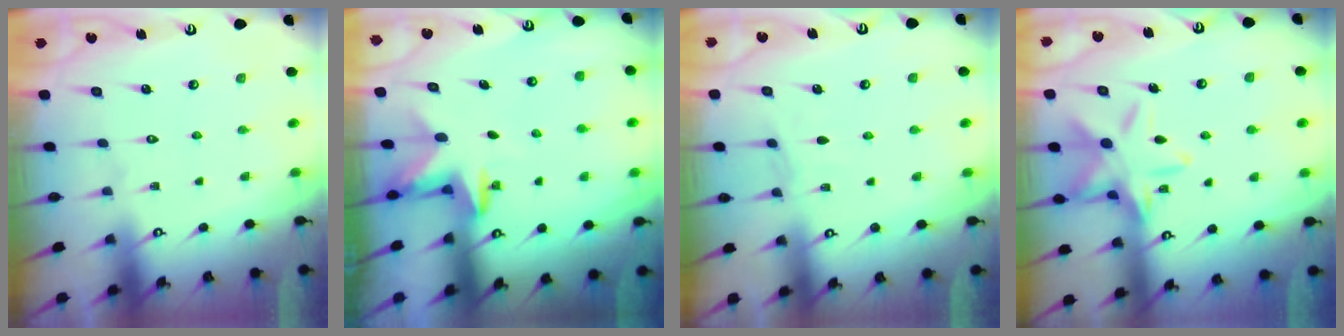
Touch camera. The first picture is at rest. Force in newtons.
{"total": 3.3, "press": 3.3, "slide": 0.5}
{"total": 2.4, "press": 2.4, "slide": 0.3}
{"total": 14.5, "press": 14.4, "slide": 1.0}